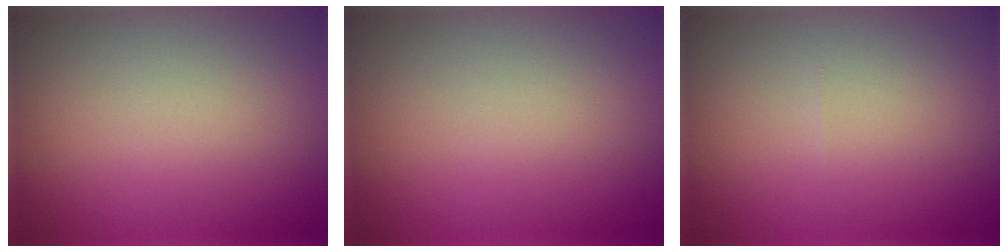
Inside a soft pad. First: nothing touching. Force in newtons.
{"total": 0.0}
{"total": 0.0}